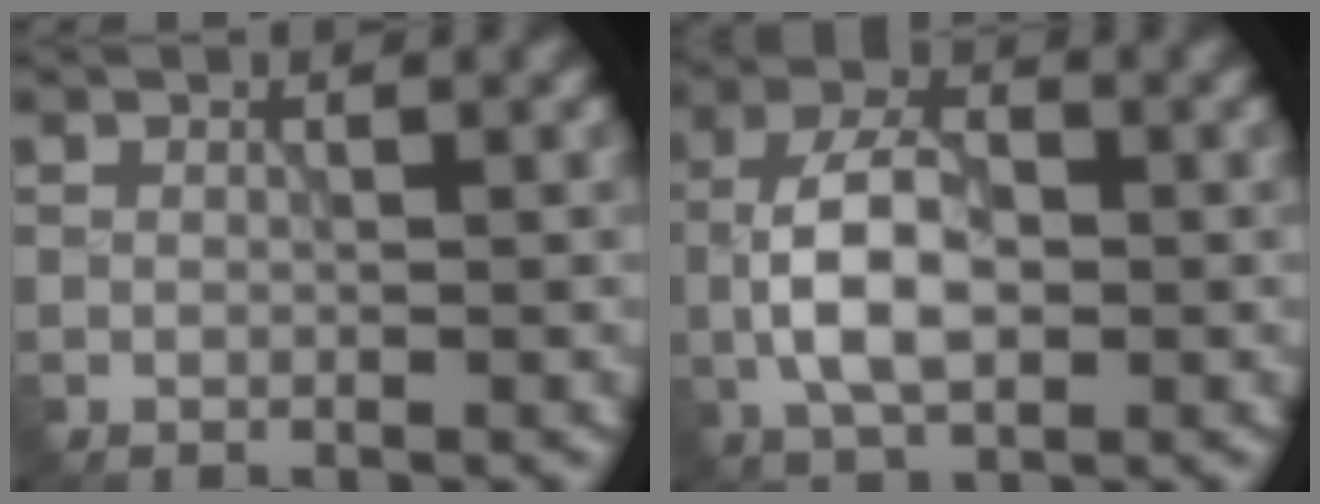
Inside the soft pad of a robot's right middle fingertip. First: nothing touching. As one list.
[{"total": 6.0, "force": [-1.0, 3.2, 5.0], "torque": [-0.099, 0.006, -0.025]}]